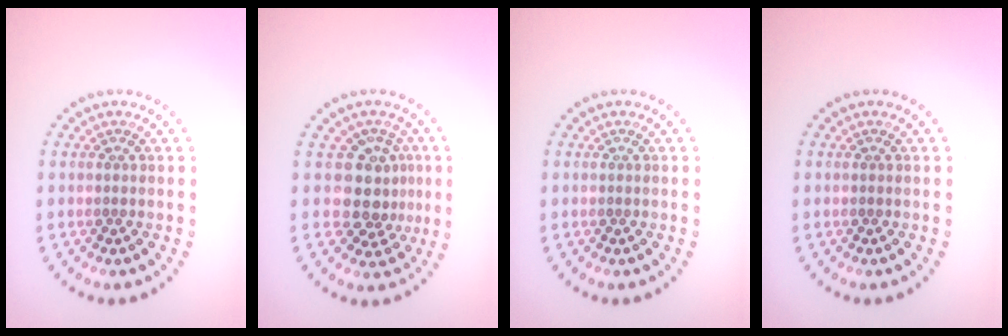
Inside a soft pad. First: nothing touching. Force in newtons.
{"total": 3.8, "press": 3.1, "slide": 2.1}
{"total": 0.0}
{"total": 0.0}